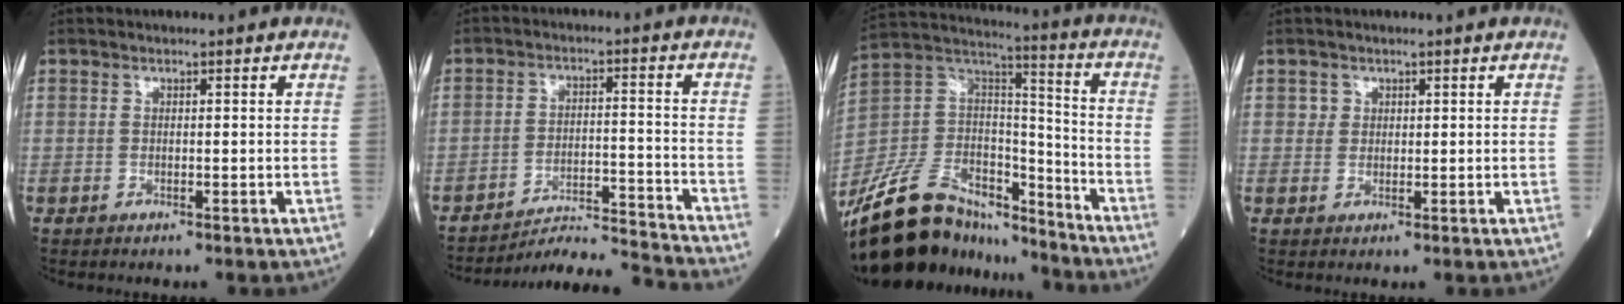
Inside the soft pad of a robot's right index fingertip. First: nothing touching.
{"total": 10.5, "force": [-10.2, -2.7, 0.0], "torque": [-0.001, 0.010, -0.172]}
{"total": 22.9, "force": [-19.5, 8.2, 8.8], "torque": [-0.212, 0.026, -0.341]}
{"total": 1.3, "force": [0.5, 1.2, 0.1], "torque": [0.010, -0.001, 0.003]}